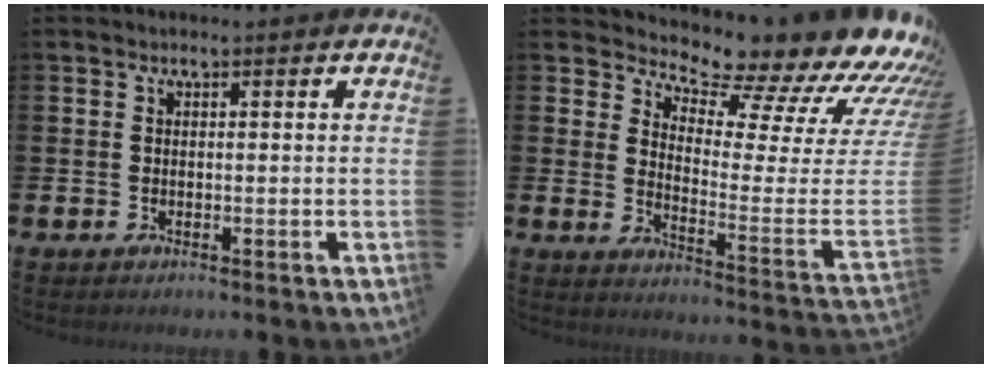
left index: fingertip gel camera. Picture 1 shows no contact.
{"total": 9.3, "force": [8.5, 1.9, 3.2], "torque": [-0.059, -0.105, 0.133]}